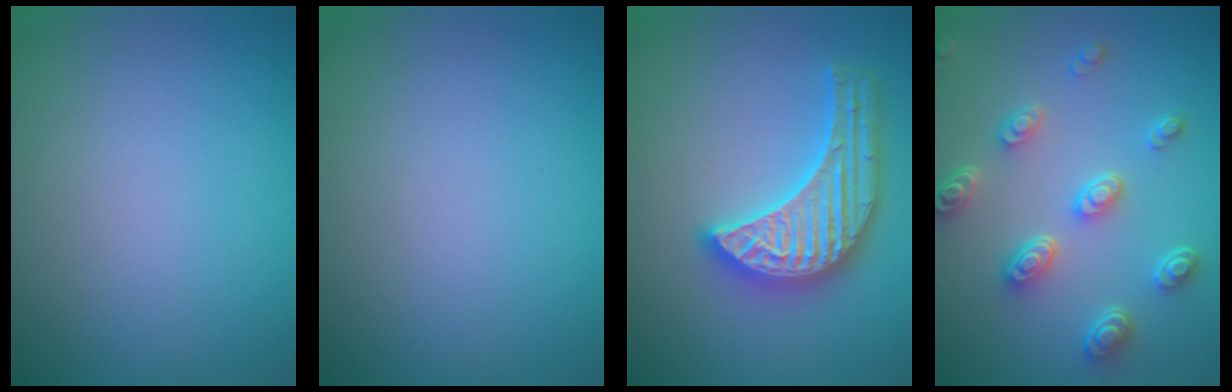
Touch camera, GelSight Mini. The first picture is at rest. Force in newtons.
{"total": 0.0}
{"total": 5.5, "press": 5.5, "slide": 0.6}
{"total": 4.9, "press": 3.9, "slide": 3.0}